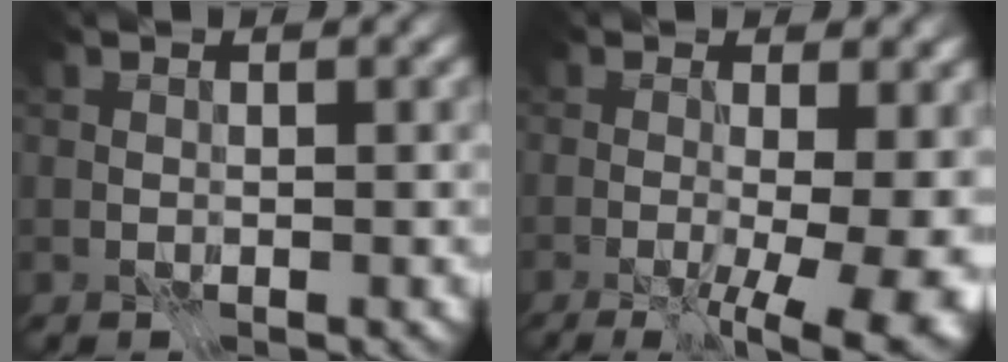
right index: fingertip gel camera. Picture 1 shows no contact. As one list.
[{"total": 9.7, "force": [-2.1, 3.2, 8.9], "torque": [-0.079, -0.015, -0.017]}]